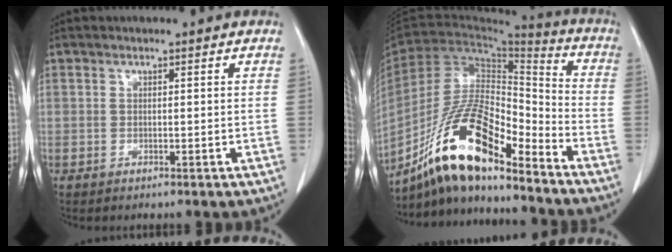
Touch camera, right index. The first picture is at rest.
{"total": 16.9, "force": [-12.2, 3.9, 10.9], "torque": [-0.198, 0.016, -0.220]}